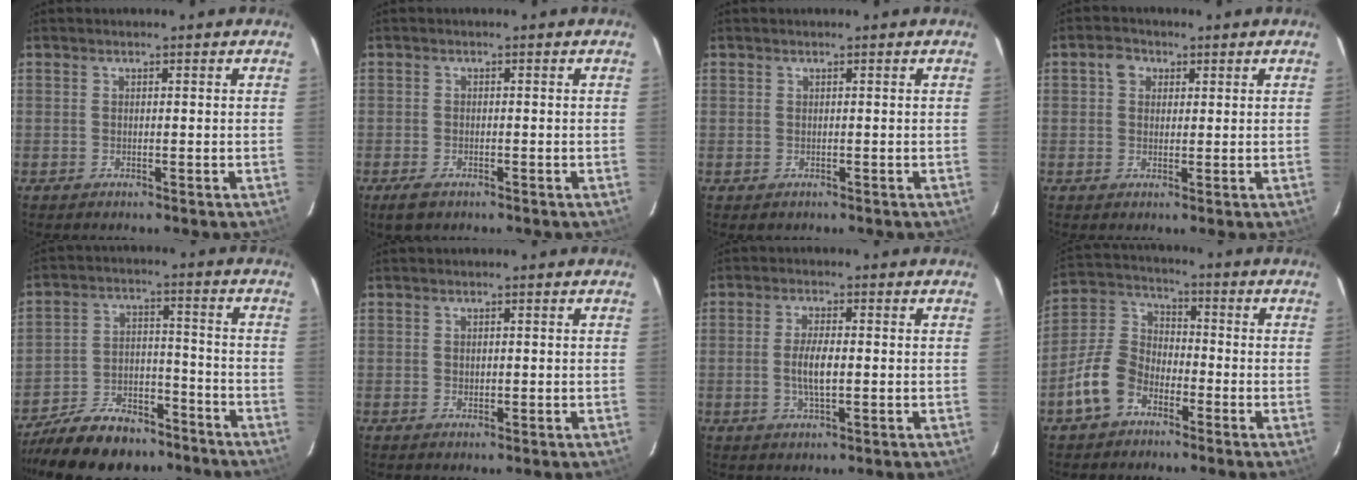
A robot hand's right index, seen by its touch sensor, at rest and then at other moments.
{"total": 3.0, "force": [-2.0, 1.5, 1.7], "torque": [-0.040, -0.008, -0.037]}
{"total": 0.9, "force": [-0.1, 0.9, -0.1], "torque": [0.001, 0.002, 0.002]}
{"total": 3.0, "force": [1.0, 2.6, 1.1], "torque": [-0.016, 0.013, 0.015]}
{"total": 16.4, "force": [-13.1, 7.9, 5.9], "torque": [-0.141, 0.024, -0.194]}
{"total": 1.1, "force": [0.2, 1.0, 0.4], "torque": [-0.004, 0.000, 0.006]}
{"total": 4.4, "force": [-0.5, 1.2, 4.2], "torque": [-0.083, -0.004, -0.006]}
{"total": 9.9, "force": [-5.5, 6.6, 4.8], "torque": [-0.109, 0.026, -0.109]}